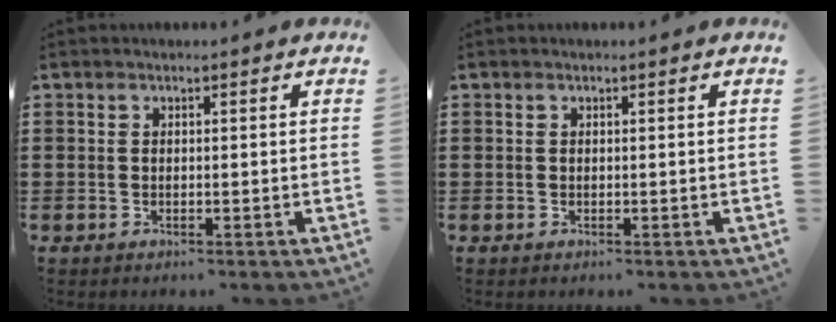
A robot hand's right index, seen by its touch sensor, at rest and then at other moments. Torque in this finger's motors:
{"motor_torque": [0.00, 0.00, 0.00, 0.00]}